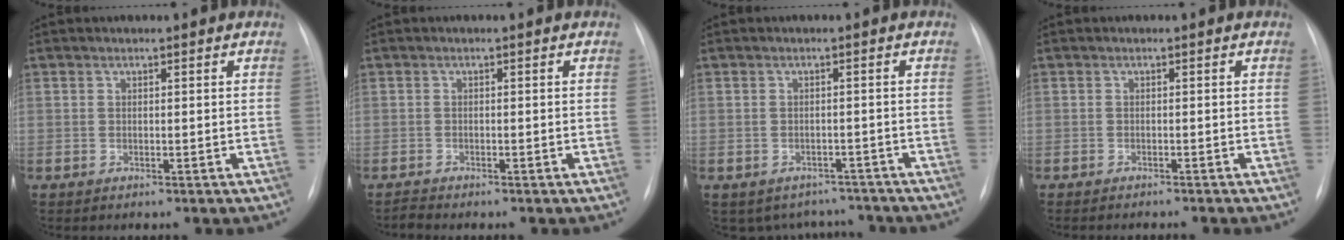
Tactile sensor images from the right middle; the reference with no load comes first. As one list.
[{"total": 1.0, "force": [-1.0, -0.2, -0.1], "torque": [-0.002, -0.007, -0.018]}, {"total": 6.4, "force": [-5.6, 3.2, 0.1], "torque": [0.011, 0.022, -0.065]}, {"total": 4.4, "force": [-4.0, 0.1, 1.9], "torque": [-0.018, -0.002, -0.050]}]